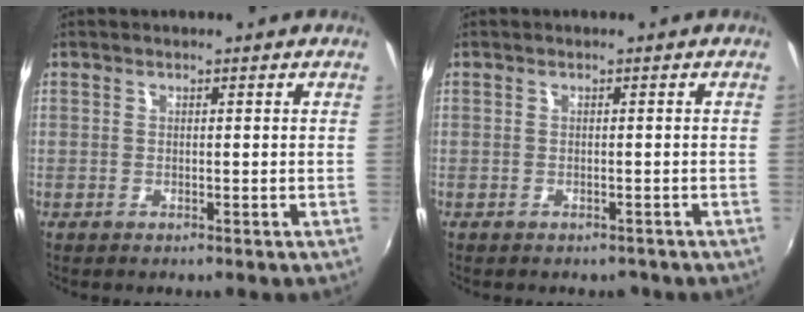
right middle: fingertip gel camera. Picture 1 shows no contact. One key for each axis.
{"total": 1.9, "fx": -1.4, "fy": 1.2, "fz": 0.5, "tx": -0.012, "ty": -0.007, "tz": -0.016}